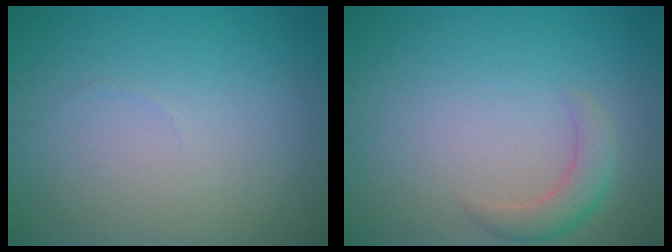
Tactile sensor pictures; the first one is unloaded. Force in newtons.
{"total": 2.4, "press": 2.4, "slide": 0.2}